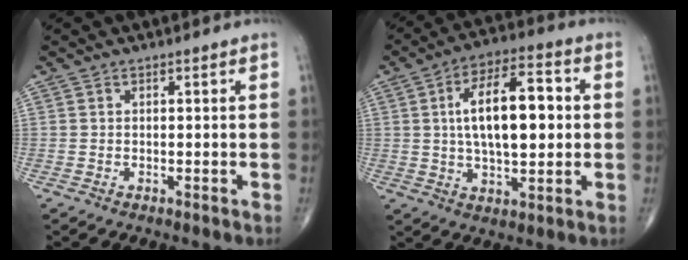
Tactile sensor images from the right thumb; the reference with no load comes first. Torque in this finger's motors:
{"motor_torque": [1.36, 3.65, 1.41, 0.42, 0.16]}